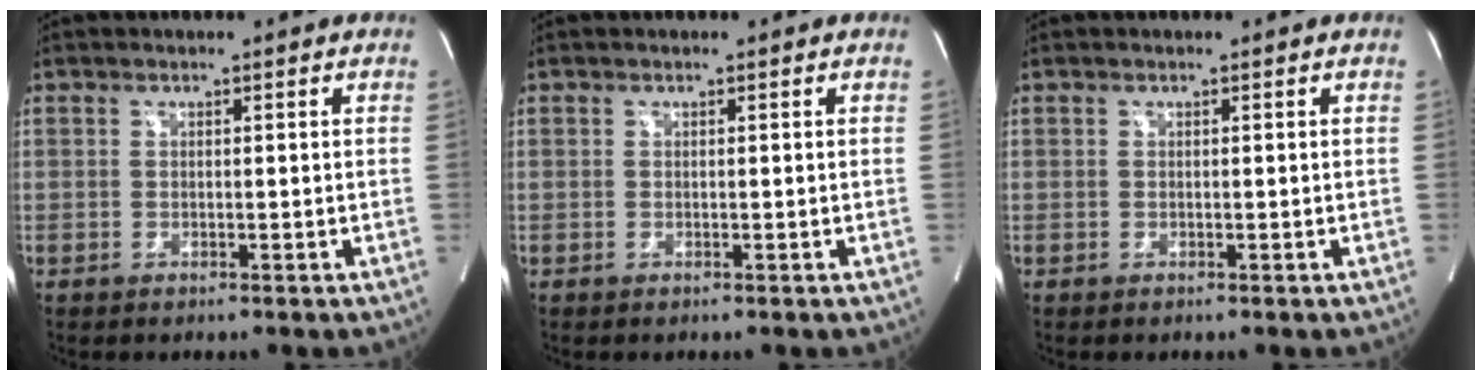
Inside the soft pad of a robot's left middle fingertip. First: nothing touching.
{"total": 0.0}
{"total": 0.0}